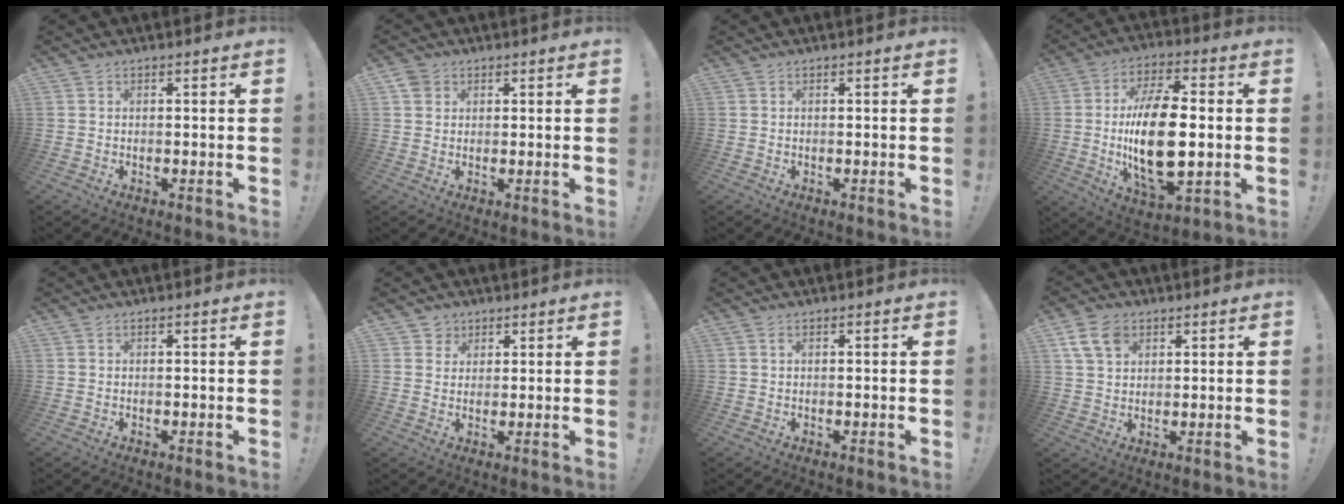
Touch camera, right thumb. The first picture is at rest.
{"total": 3.5, "force": [1.9, 2.7, 1.0], "torque": [-0.011, -0.004, 0.035]}
{"total": 0.0}
{"total": 21.1, "force": [-1.0, 10.1, 18.5], "torque": [-0.363, -0.005, -0.017]}
{"total": 0.0}
{"total": 3.7, "force": [2.1, 3.0, 0.0], "torque": [0.007, -0.016, 0.037]}
{"total": 0.5, "force": [0.1, 0.0, 0.5], "torque": [-0.013, 0.002, 0.002]}
{"total": 8.4, "force": [4.2, 5.7, 4.5], "torque": [-0.076, -0.006, 0.084]}